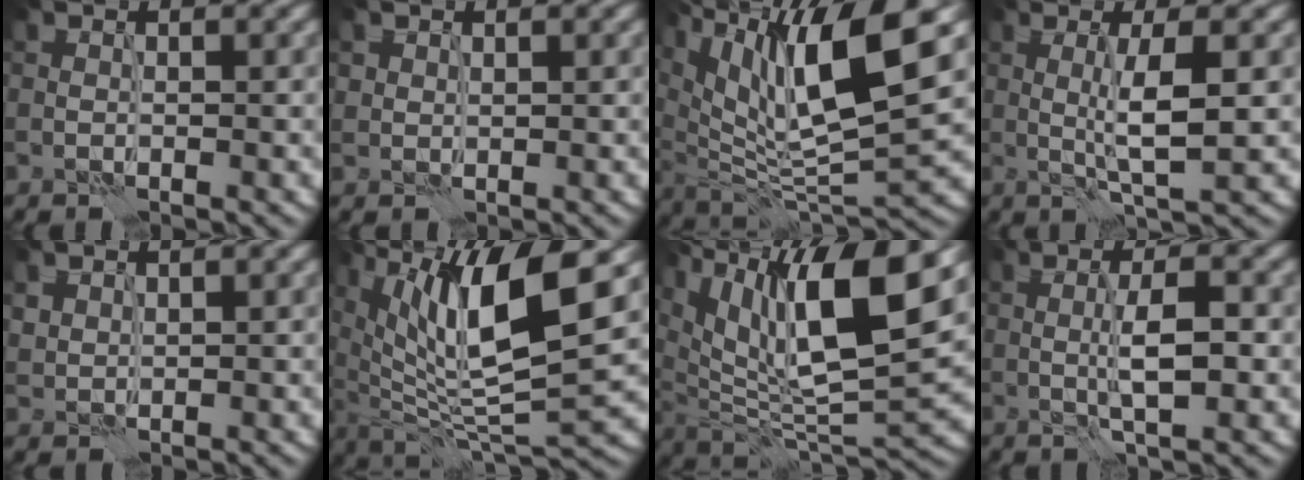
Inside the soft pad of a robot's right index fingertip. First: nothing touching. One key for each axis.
{"total": 0.9, "fx": 0.7, "fy": 0.5, "fz": 0.2, "tx": -0.002, "ty": -0.001, "tz": 0.015}
{"total": 12.6, "fx": 5.2, "fy": 3.3, "fz": 11.1, "tx": -0.192, "ty": 0.005, "tz": 0.097}
{"total": 4.0, "fx": 0.1, "fy": 0.2, "fz": 4.0, "tx": -0.071, "ty": 0.001, "tz": 0.003}
{"total": 1.4, "fx": 1.1, "fy": 0.7, "fz": 0.3, "tx": -0.010, "ty": -0.002, "tz": 0.025}
{"total": 11.8, "fx": 4.1, "fy": 3.2, "fz": 10.6, "tx": -0.186, "ty": 0.000, "tz": 0.081}
{"total": 13.7, "fx": 5.7, "fy": 4.3, "fz": 11.7, "tx": -0.195, "ty": 0.005, "tz": 0.101}
{"total": 3.5, "fx": -0.3, "fy": 0.4, "fz": 3.4, "tx": -0.061, "ty": 0.004, "tz": -0.004}